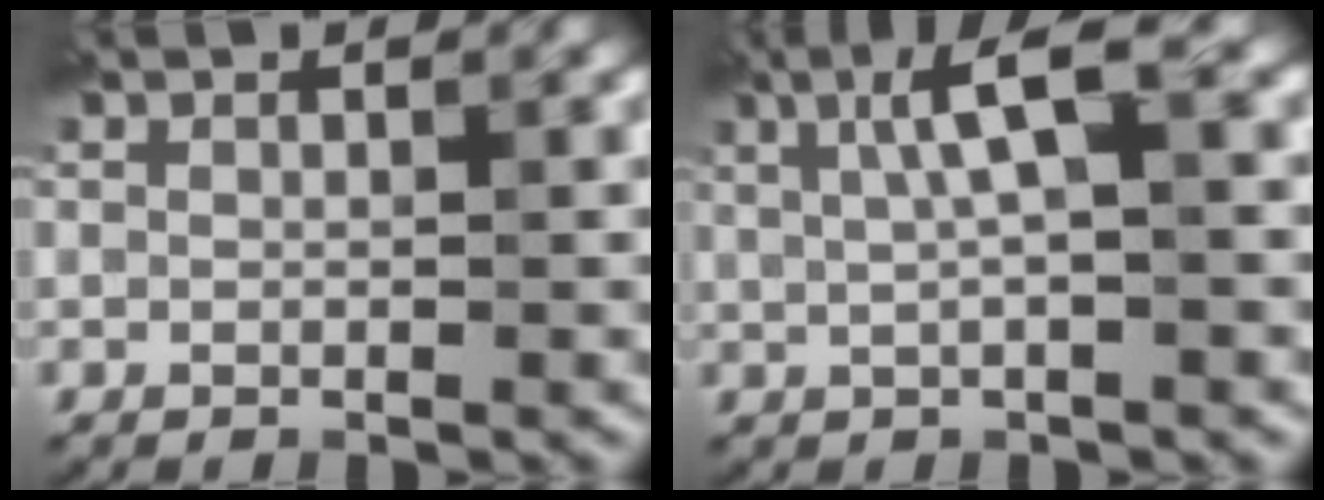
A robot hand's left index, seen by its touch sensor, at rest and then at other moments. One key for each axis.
{"total": 4.9, "fx": 1.3, "fy": 1.0, "fz": 4.6, "tx": -0.080, "ty": 0.014, "tz": 0.020}